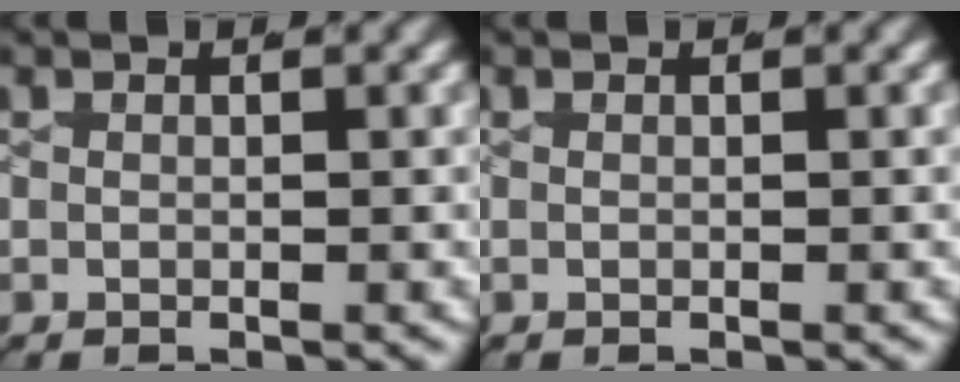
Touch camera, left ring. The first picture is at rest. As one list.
[{"total": 0.0}]